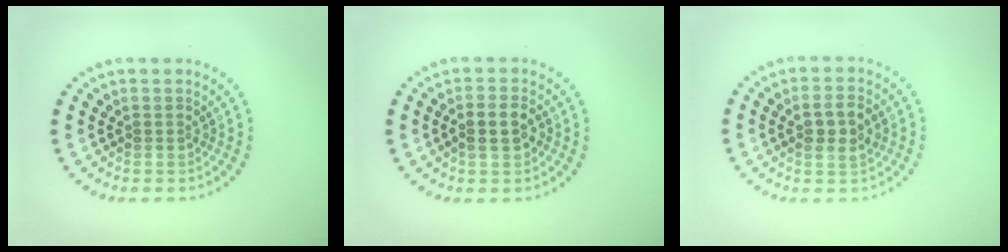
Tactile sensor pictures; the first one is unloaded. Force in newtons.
{"total": 2.5, "press": 2.5, "slide": 0.5}
{"total": 2.8, "press": 2.7, "slide": 0.3}